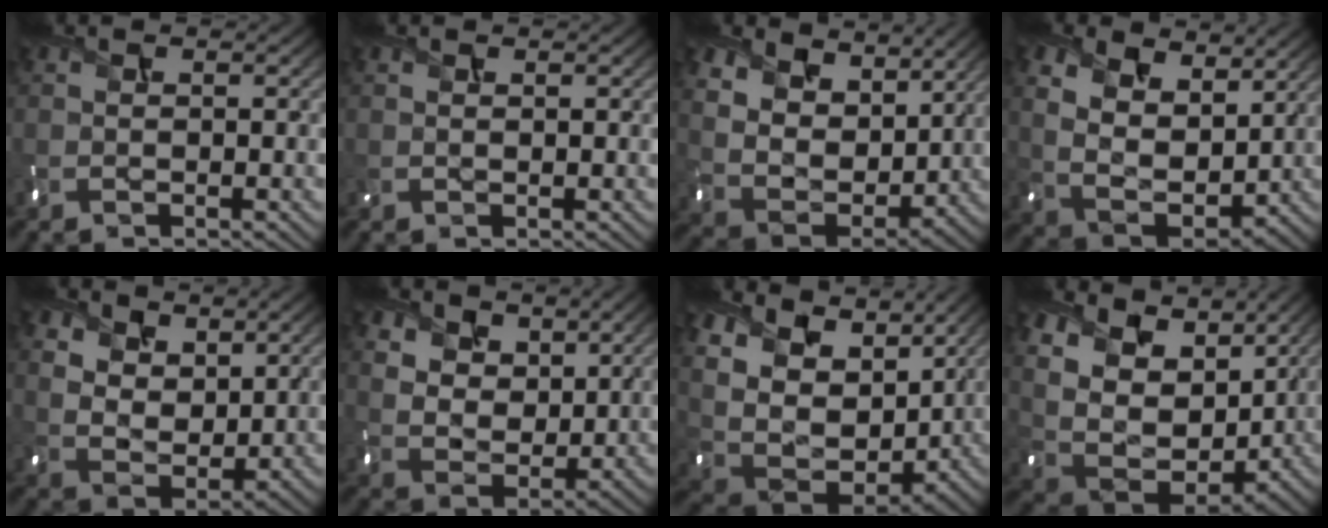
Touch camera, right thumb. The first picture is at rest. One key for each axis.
{"total": 0.0}
{"total": 12.0, "fx": 8.0, "fy": 7.0, "fz": 5.6, "tx": -0.170, "ty": -0.018, "tz": 0.156}
{"total": 11.7, "fx": 6.3, "fy": 6.8, "fz": 7.1, "tx": -0.177, "ty": -0.010, "tz": 0.107}
{"total": 9.0, "fx": 5.9, "fy": 5.1, "fz": 4.5, "tx": -0.121, "ty": -0.025, "tz": 0.113}
{"total": 8.7, "fx": 5.7, "fy": 5.1, "fz": 4.1, "tx": -0.116, "ty": -0.024, "tz": 0.106}
{"total": 14.9, "fx": 8.7, "fy": 8.8, "fz": 8.2, "tx": -0.231, "ty": 0.030, "tz": 0.162}
{"total": 14.5, "fx": 8.5, "fy": 8.7, "fz": 7.9, "tx": -0.219, "ty": 0.033, "tz": 0.152}